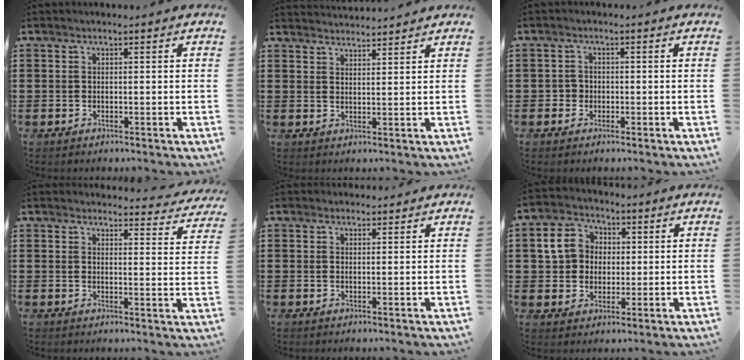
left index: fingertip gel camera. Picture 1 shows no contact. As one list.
[{"total": 2.6, "force": [2.5, -0.3, -0.3], "torque": [-0.003, -0.009, 0.049]}, {"total": 1.6, "force": [-0.4, 1.5, 0.4], "torque": [-0.013, 0.004, -0.011]}, {"total": 3.4, "force": [3.4, 0.1, 0.6], "torque": [-0.017, -0.019, 0.060]}, {"total": 1.3, "force": [1.2, 0.5, 0.0], "torque": [-0.003, 0.002, 0.025]}, {"total": 6.3, "force": [1.1, 5.5, 2.7], "torque": [-0.067, 0.015, 0.017]}]